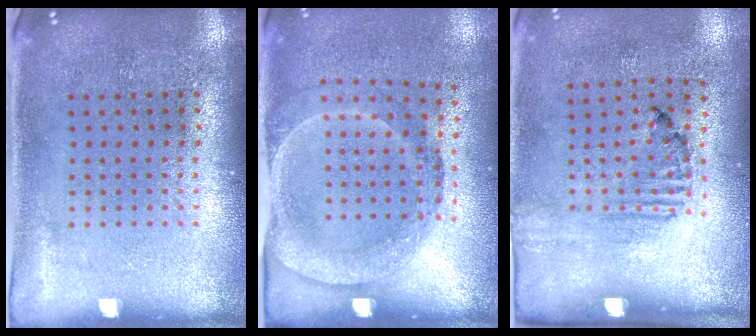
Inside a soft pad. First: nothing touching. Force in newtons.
{"total": 1.7, "press": 1.2, "slide": 1.2}
{"total": 1.6, "press": 1.1, "slide": 1.2}